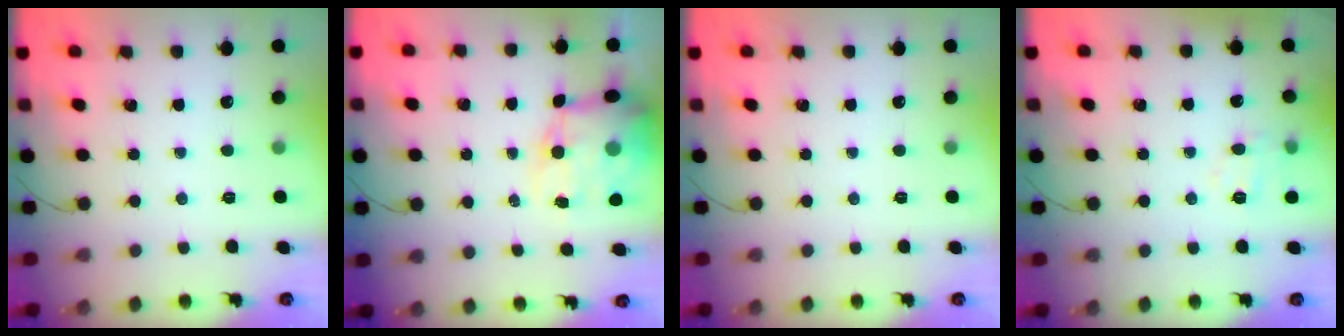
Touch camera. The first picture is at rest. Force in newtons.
{"total": 14.2, "press": 13.8, "slide": 3.5}
{"total": 0.0}
{"total": 7.7, "press": 7.5, "slide": 1.5}